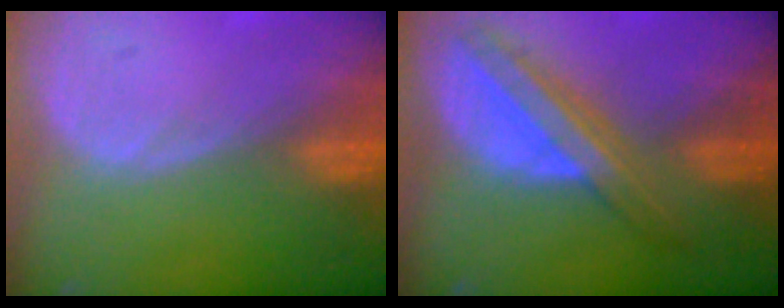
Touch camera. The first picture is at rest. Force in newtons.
{"total": 8.2, "press": 6.9, "slide": 4.4}